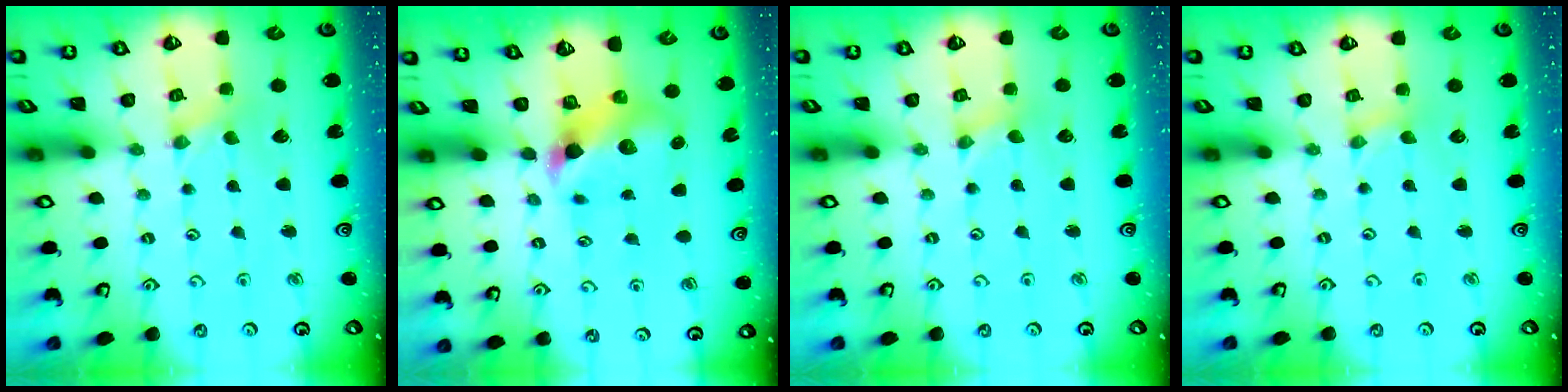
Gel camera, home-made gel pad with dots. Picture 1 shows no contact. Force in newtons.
{"total": 7.0, "press": 7.0, "slide": 1.1}
{"total": 0.0}
{"total": 0.0}